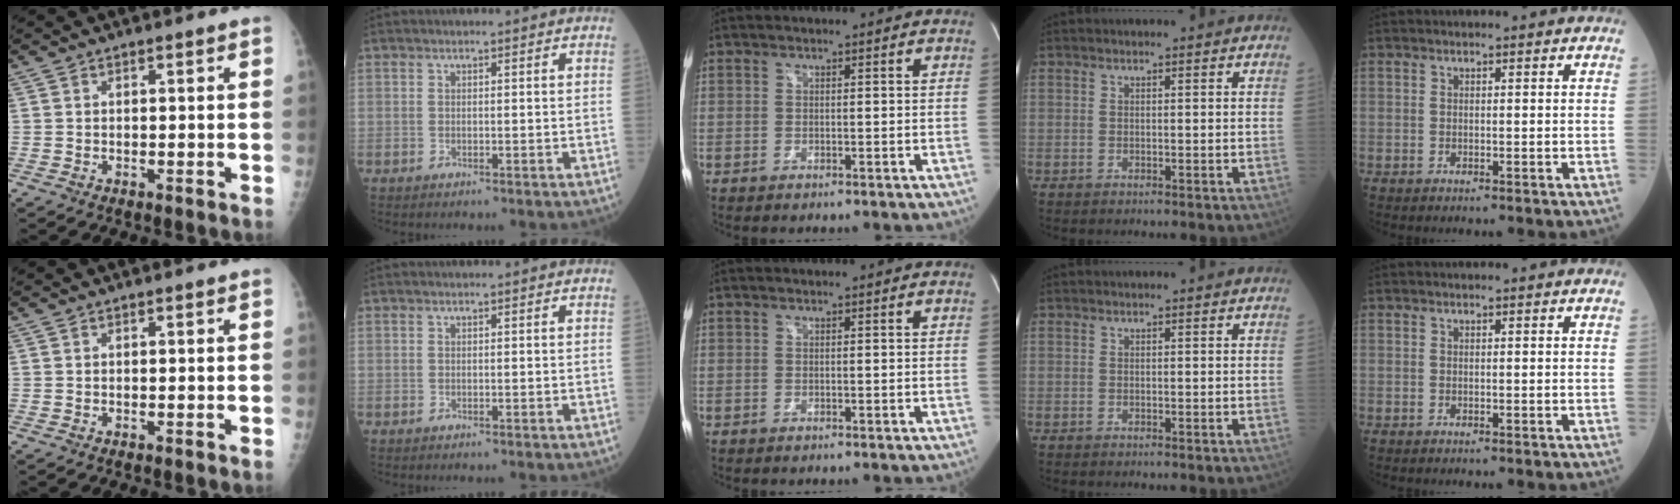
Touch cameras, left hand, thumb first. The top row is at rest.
{}